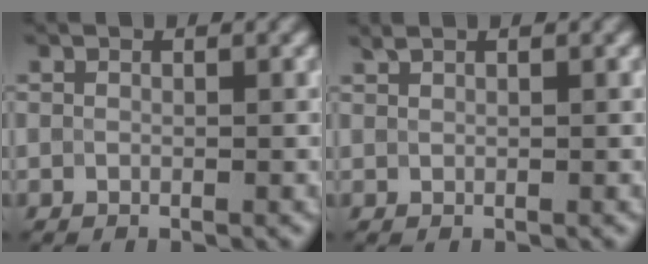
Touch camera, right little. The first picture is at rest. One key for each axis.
{"total": 0.6, "fx": 0.6, "fy": 0.1, "fz": 0.1, "tx": -0.002, "ty": -0.001, "tz": 0.015}